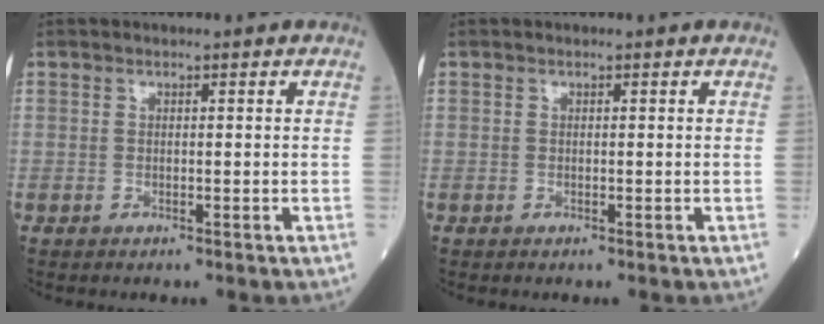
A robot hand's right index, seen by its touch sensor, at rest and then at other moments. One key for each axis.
{"total": 0.0}